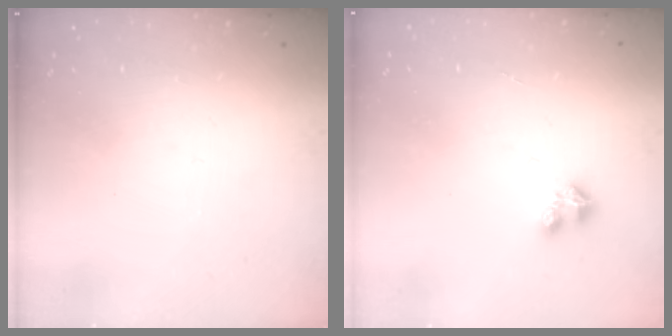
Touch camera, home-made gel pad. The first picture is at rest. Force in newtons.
{"total": 2.7, "press": 2.7, "slide": 0.3}